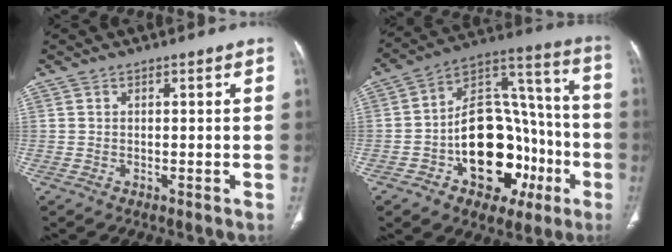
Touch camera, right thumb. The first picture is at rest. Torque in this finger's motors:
{"motor_torque": [0.03, 0.75, 1.80, -0.96, 0.50]}